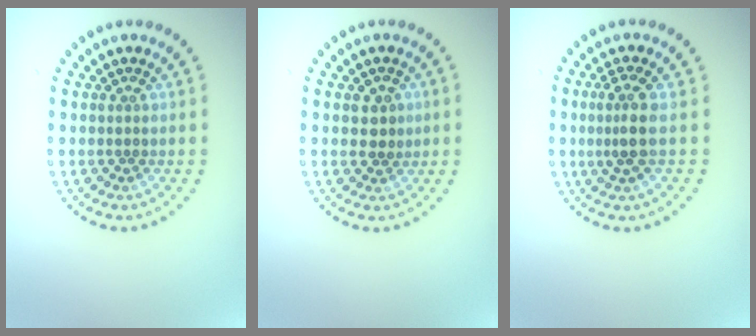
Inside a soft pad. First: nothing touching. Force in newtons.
{"total": 1.9, "press": 1.7, "slide": 0.7}
{"total": 2.6, "press": 2.2, "slide": 1.4}